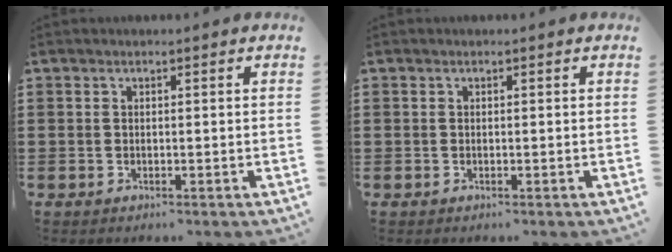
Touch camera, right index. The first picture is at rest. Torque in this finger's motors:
{"motor_torque": [-0.79, 1.34, 0.00, -0.01]}